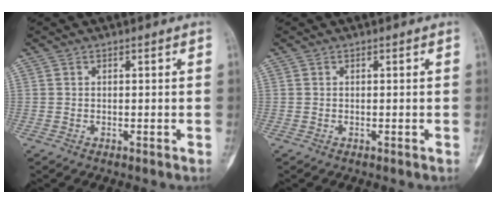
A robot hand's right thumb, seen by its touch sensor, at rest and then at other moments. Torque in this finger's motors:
{"motor_torque": [0.00, 0.00, 0.02, 0.01, 0.00]}